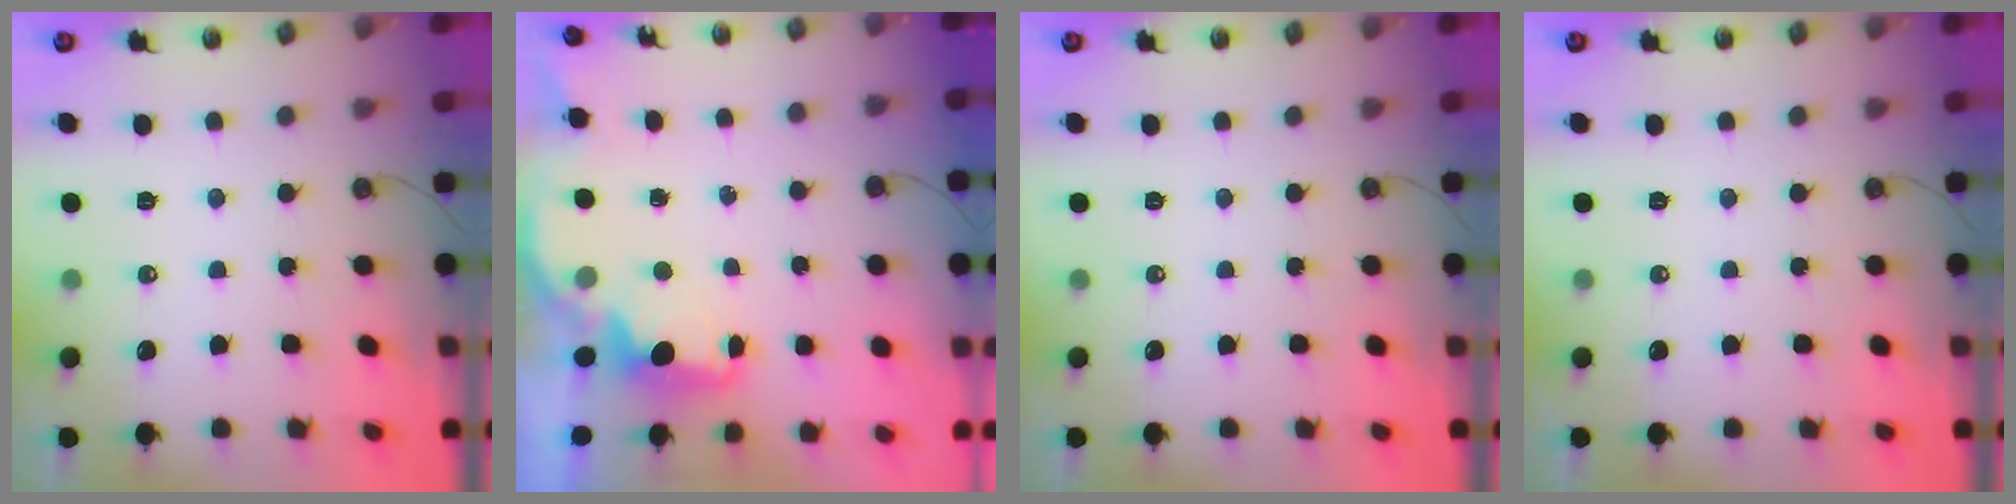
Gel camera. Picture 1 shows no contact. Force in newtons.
{"total": 2.2, "press": 2.1, "slide": 0.8}
{"total": 0.0}
{"total": 0.0}